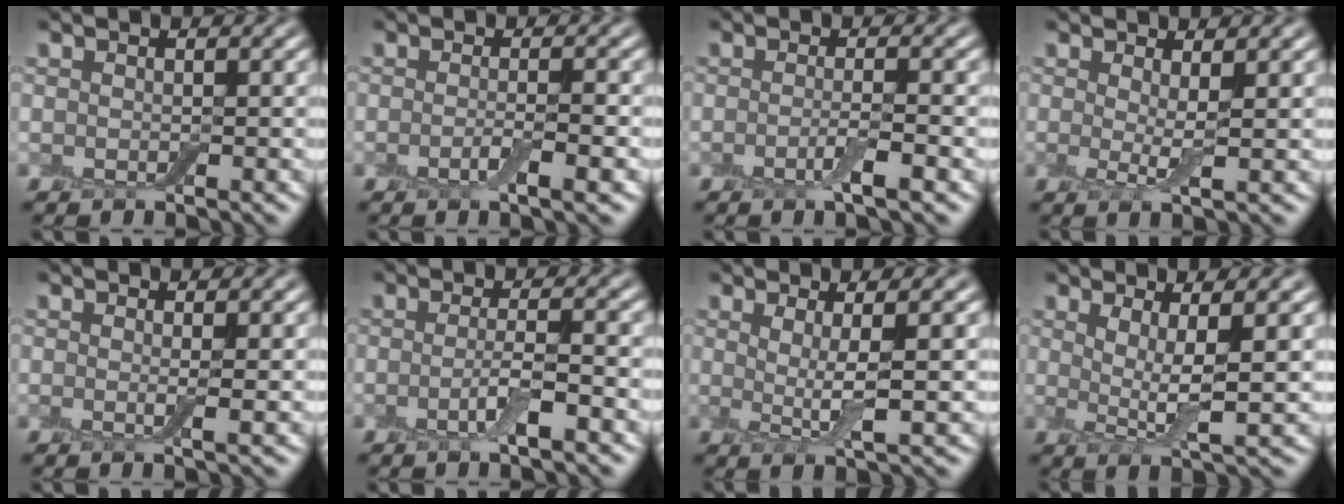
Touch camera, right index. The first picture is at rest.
{"total": 2.1, "force": [-0.7, 0.3, 2.0], "torque": [-0.037, -0.004, -0.016]}
{"total": 2.3, "force": [-0.7, 0.4, 2.1], "torque": [-0.039, -0.003, -0.017]}
{"total": 2.1, "force": [0.6, 0.3, 2.0], "torque": [-0.038, -0.012, 0.009]}
{"total": 1.4, "force": [0.1, 0.2, 1.4], "torque": [-0.022, -0.004, -0.003]}
{"total": 3.0, "force": [-0.9, 0.5, 2.8], "torque": [-0.053, -0.001, -0.022]}
{"total": 3.9, "force": [0.8, 0.7, 3.7], "torque": [-0.064, -0.009, 0.015]}
{"total": 4.1, "force": [1.2, 0.8, 3.9], "torque": [-0.067, -0.007, 0.021]}